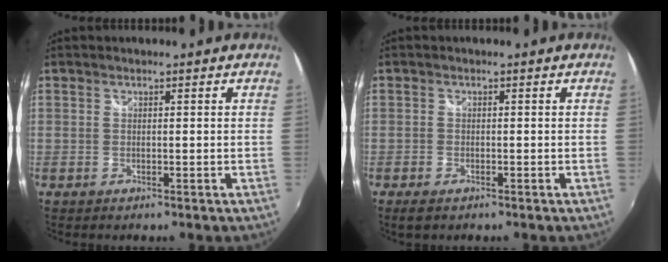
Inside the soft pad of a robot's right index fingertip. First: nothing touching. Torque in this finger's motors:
{"motor_torque": [0.25, -0.09, 0.11, 0.01]}